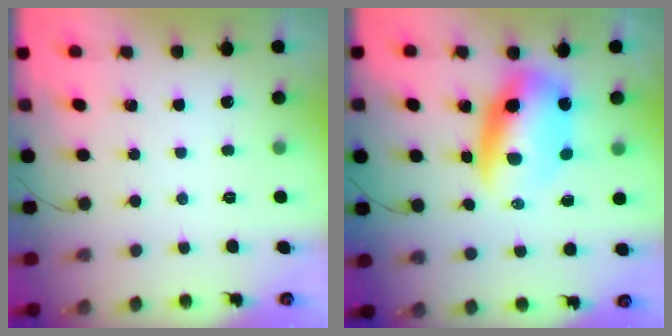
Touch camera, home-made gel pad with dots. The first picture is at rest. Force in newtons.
{"total": 10.8, "press": 10.5, "slide": 2.6}